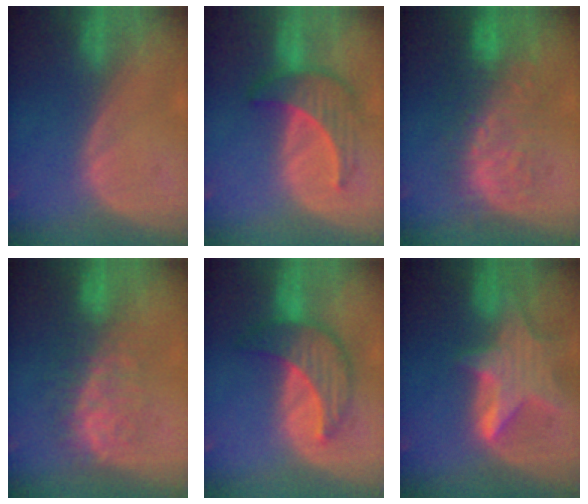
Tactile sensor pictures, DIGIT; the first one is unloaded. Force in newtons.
{"total": 6.5, "press": 6.4, "slide": 1.5}
{"total": 9.2, "press": 8.9, "slide": 2.1}
{"total": 7.6, "press": 7.3, "slide": 2.1}
{"total": 7.3, "press": 7.2, "slide": 0.8}
{"total": 8.0, "press": 7.2, "slide": 3.4}